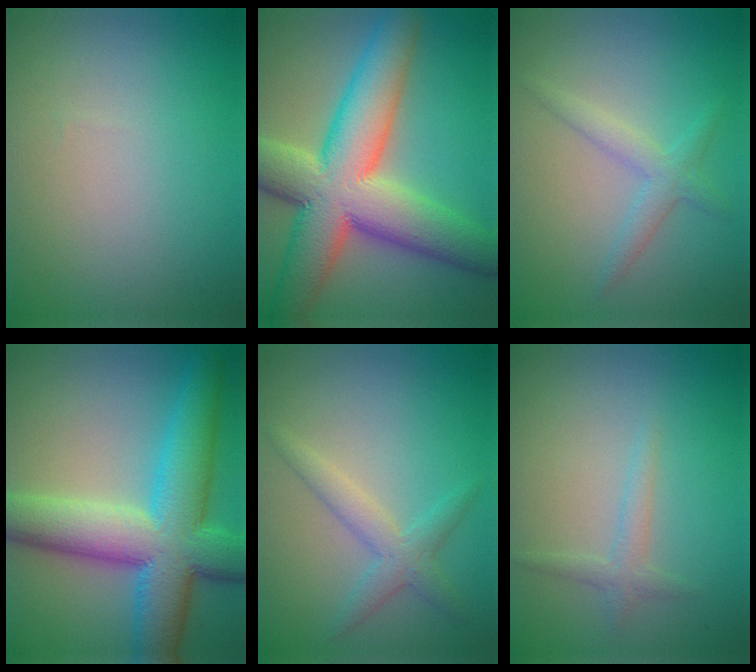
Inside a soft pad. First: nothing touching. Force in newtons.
{"total": 12.8, "press": 12.8, "slide": 0.7}
{"total": 2.2, "press": 2.2, "slide": 0.1}
{"total": 11.4, "press": 11.4, "slide": 0.1}
{"total": 2.6, "press": 2.6, "slide": 0.1}
{"total": 1.5, "press": 1.5, "slide": 0.1}